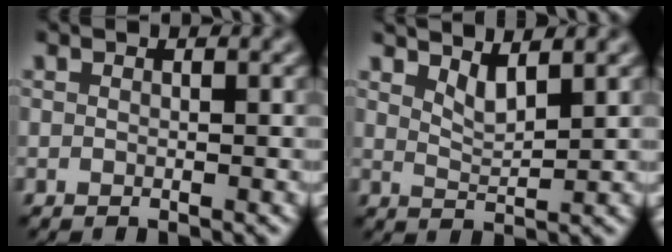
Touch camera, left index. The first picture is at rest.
{"total": 2.4, "force": [1.8, 0.5, 1.5], "torque": [-0.025, -0.007, 0.036]}